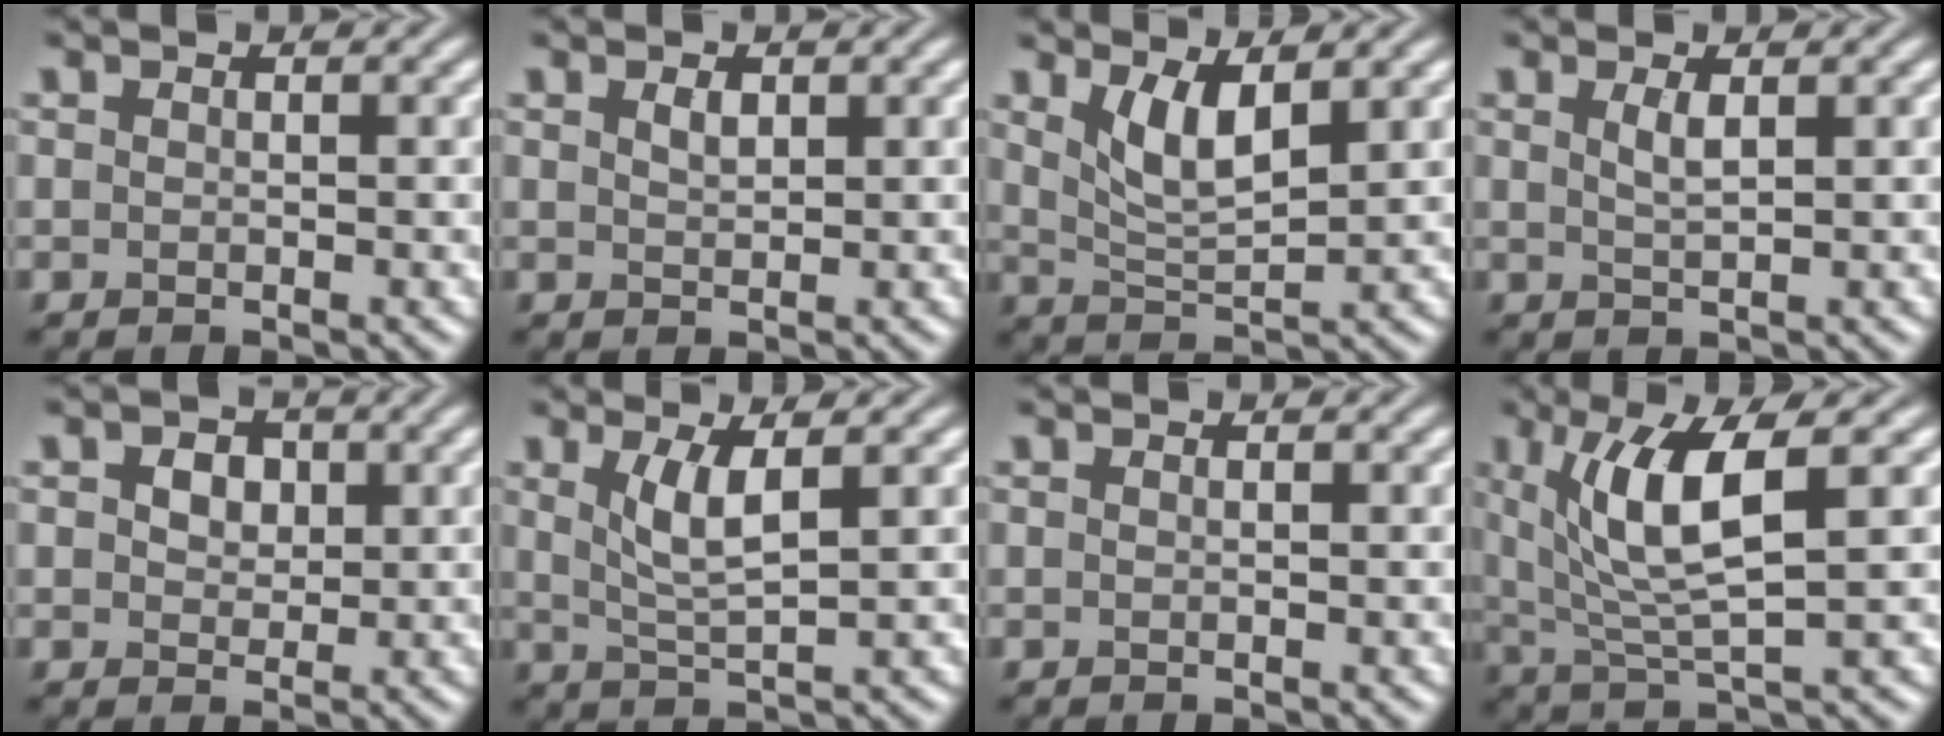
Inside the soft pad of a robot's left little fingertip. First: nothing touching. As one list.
[{"total": 1.2, "force": [0.7, 0.6, 0.8], "torque": [-0.017, 0.001, 0.014]}, {"total": 3.9, "force": [1.9, 1.3, 3.2], "torque": [-0.068, -0.009, 0.041]}, {"total": 1.5, "force": [0.7, 0.4, 1.4], "torque": [-0.028, 0.000, 0.012]}, {"total": 4.0, "force": [1.6, 2.8, 2.4], "torque": [-0.041, 0.014, 0.008]}, {"total": 3.4, "force": [1.2, 0.8, 3.1], "torque": [-0.066, -0.005, 0.028]}, {"total": 0.0}, {"total": 7.2, "force": [2.3, 1.7, 6.6], "torque": [-0.128, -0.001, 0.045]}]